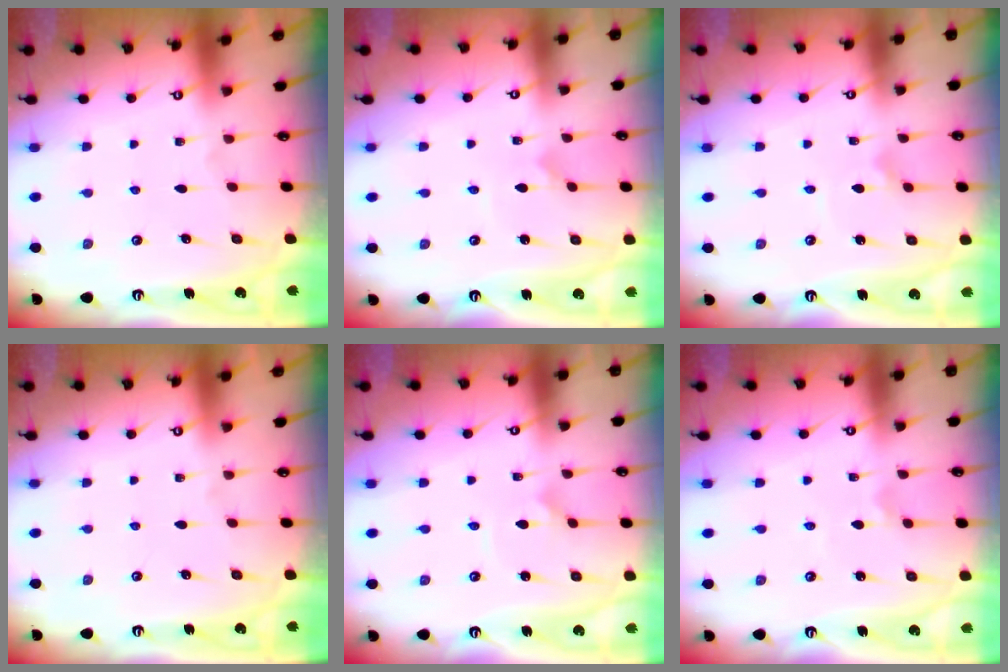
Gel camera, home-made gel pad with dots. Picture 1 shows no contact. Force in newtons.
{"total": 1.9, "press": 1.9, "slide": 0.2}
{"total": 1.3, "press": 1.3, "slide": 0.2}
{"total": 0.0}
{"total": 2.1, "press": 2.1, "slide": 0.0}
{"total": 1.6, "press": 1.5, "slide": 0.2}